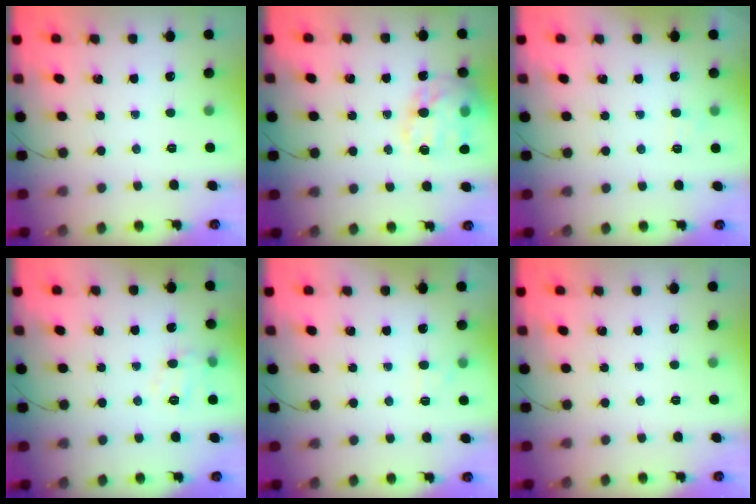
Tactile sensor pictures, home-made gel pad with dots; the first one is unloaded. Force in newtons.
{"total": 19.0, "press": 18.8, "slide": 2.9}
{"total": 3.7, "press": 3.6, "slide": 1.1}
{"total": 6.4, "press": 6.4, "slide": 0.9}
{"total": 4.6, "press": 4.3, "slide": 1.5}
{"total": 0.0}